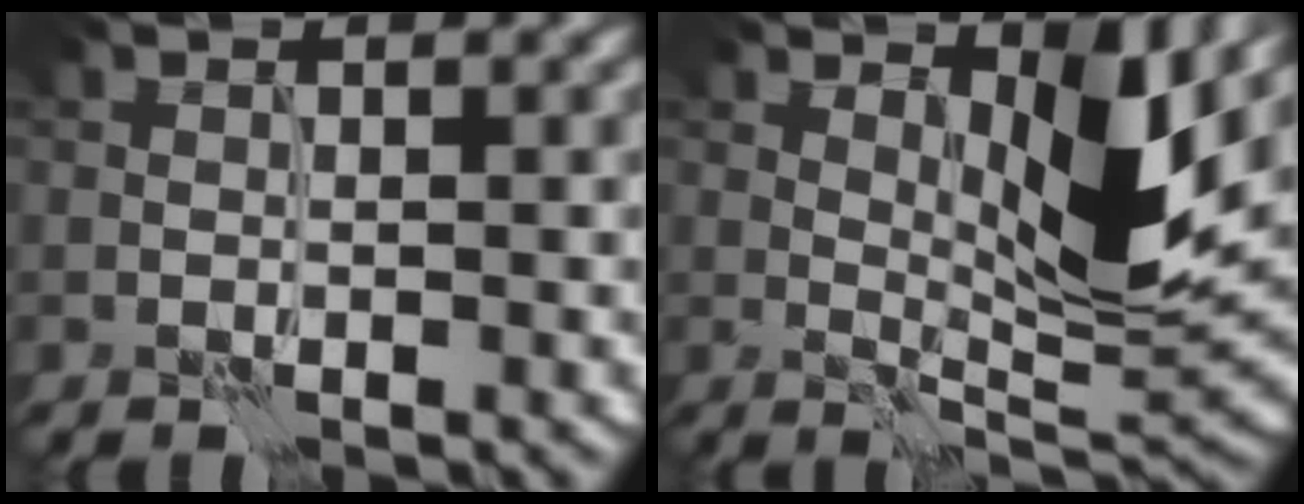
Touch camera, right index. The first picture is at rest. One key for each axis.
{"total": 6.2, "fx": 3.0, "fy": 1.8, "fz": 5.1, "tx": -0.083, "ty": -0.014, "tz": 0.049}